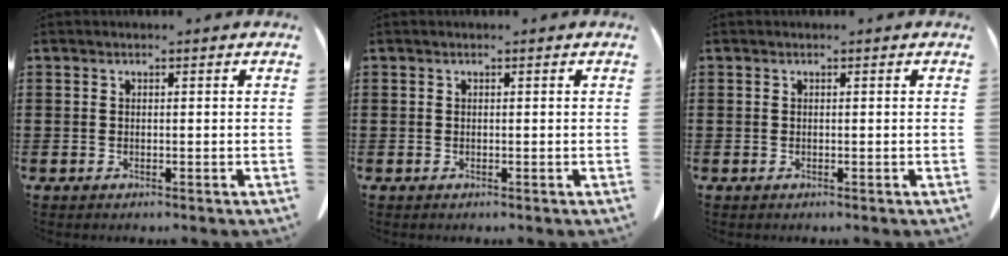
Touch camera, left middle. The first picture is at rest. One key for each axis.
{"total": 0.0}
{"total": 0.0}